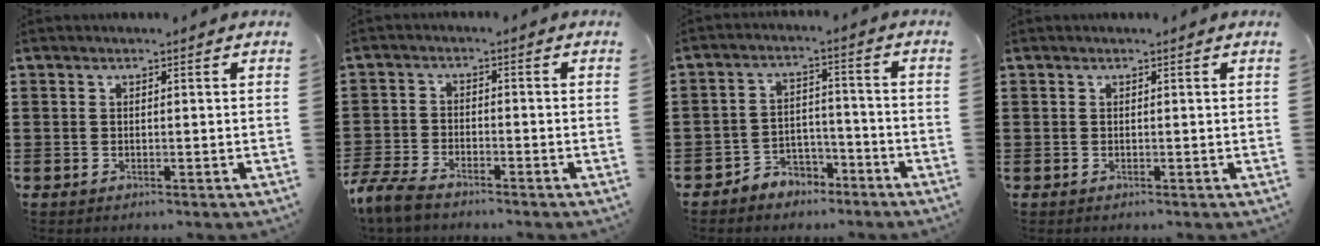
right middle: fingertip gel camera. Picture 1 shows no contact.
{"total": 4.7, "force": [-4.1, 1.1, 1.9], "torque": [-0.068, -0.009, -0.089]}
{"total": 4.1, "force": [-3.8, 1.7, 0.2], "torque": [-0.011, 0.009, -0.078]}
{"total": 0.0}